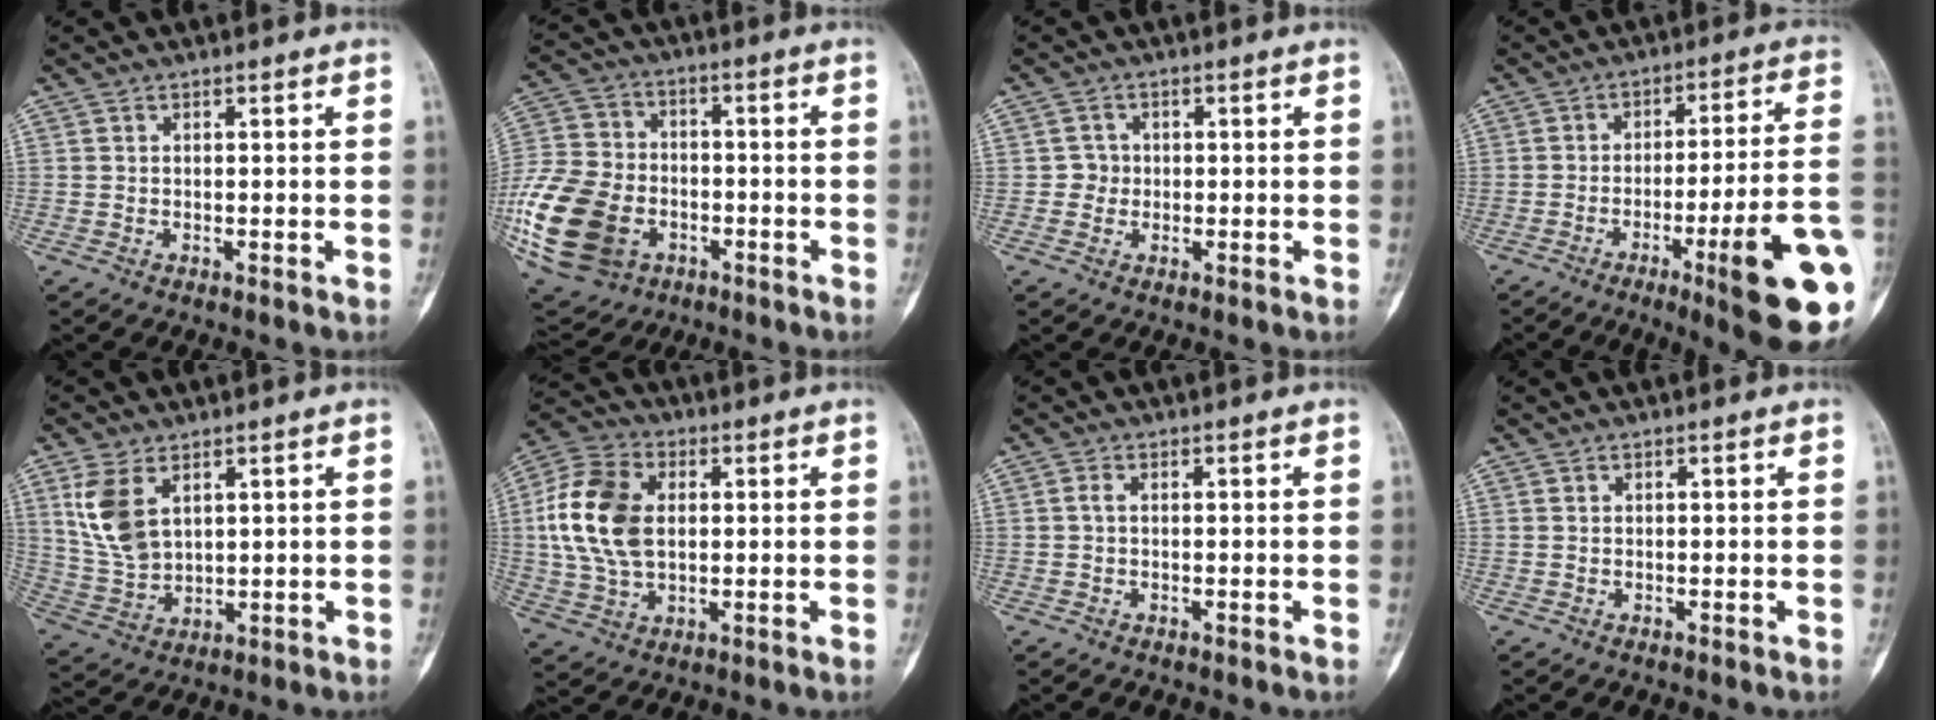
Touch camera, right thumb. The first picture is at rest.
{"total": 21.7, "force": [-6.9, 15.6, 13.4], "torque": [-0.300, 0.006, -0.115]}
{"total": 2.2, "force": [-0.2, 2.2, 0.3], "torque": [0.012, 0.009, -0.011]}
{"total": 20.5, "force": [-7.2, 2.4, 19.0], "torque": [-0.210, 0.014, -0.099]}
{"total": 9.6, "force": [3.9, 5.7, 6.7], "torque": [-0.134, -0.012, 0.091]}
{"total": 15.3, "force": [1.7, 10.1, 11.3], "torque": [-0.219, 0.011, 0.029]}
{"total": 0.9, "force": [0.0, 0.4, 0.8], "torque": [-0.017, 0.000, -0.004]}
{"total": 0.0}